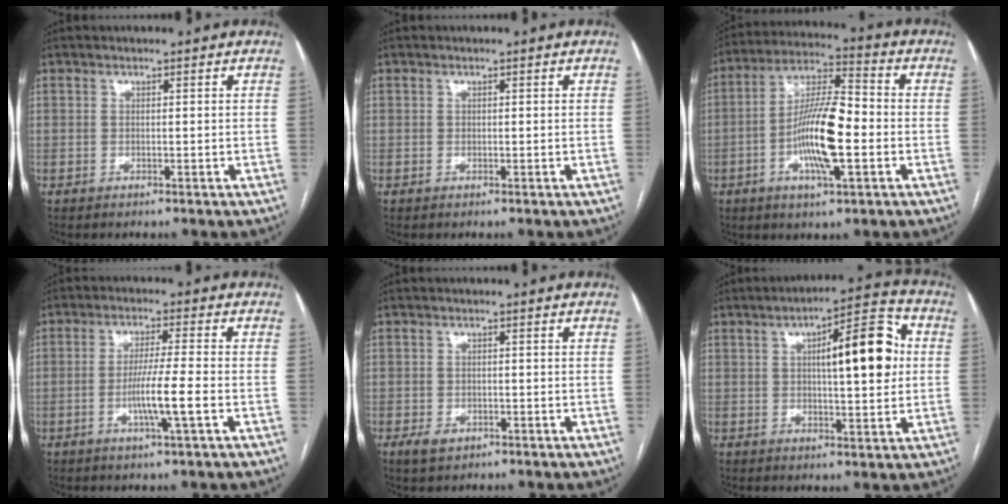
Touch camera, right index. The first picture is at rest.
{"total": 0.0}
{"total": 13.5, "force": [-3.1, 2.6, 12.8], "torque": [-0.244, 0.005, -0.055]}
{"total": 7.0, "force": [-2.0, -0.5, 6.6], "torque": [-0.122, -0.009, -0.038]}
{"total": 2.7, "force": [-1.5, 1.7, 1.4], "torque": [-0.026, 0.000, -0.016]}
{"total": 12.5, "force": [2.2, 3.0, 11.9], "torque": [-0.171, 0.028, 0.029]}